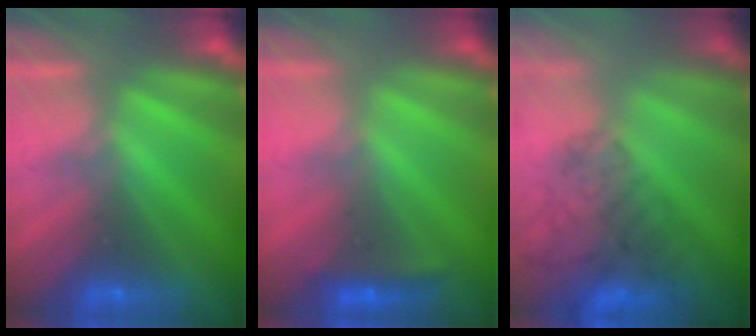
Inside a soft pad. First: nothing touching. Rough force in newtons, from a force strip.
{"total": 4.6}
{"total": 4.2}